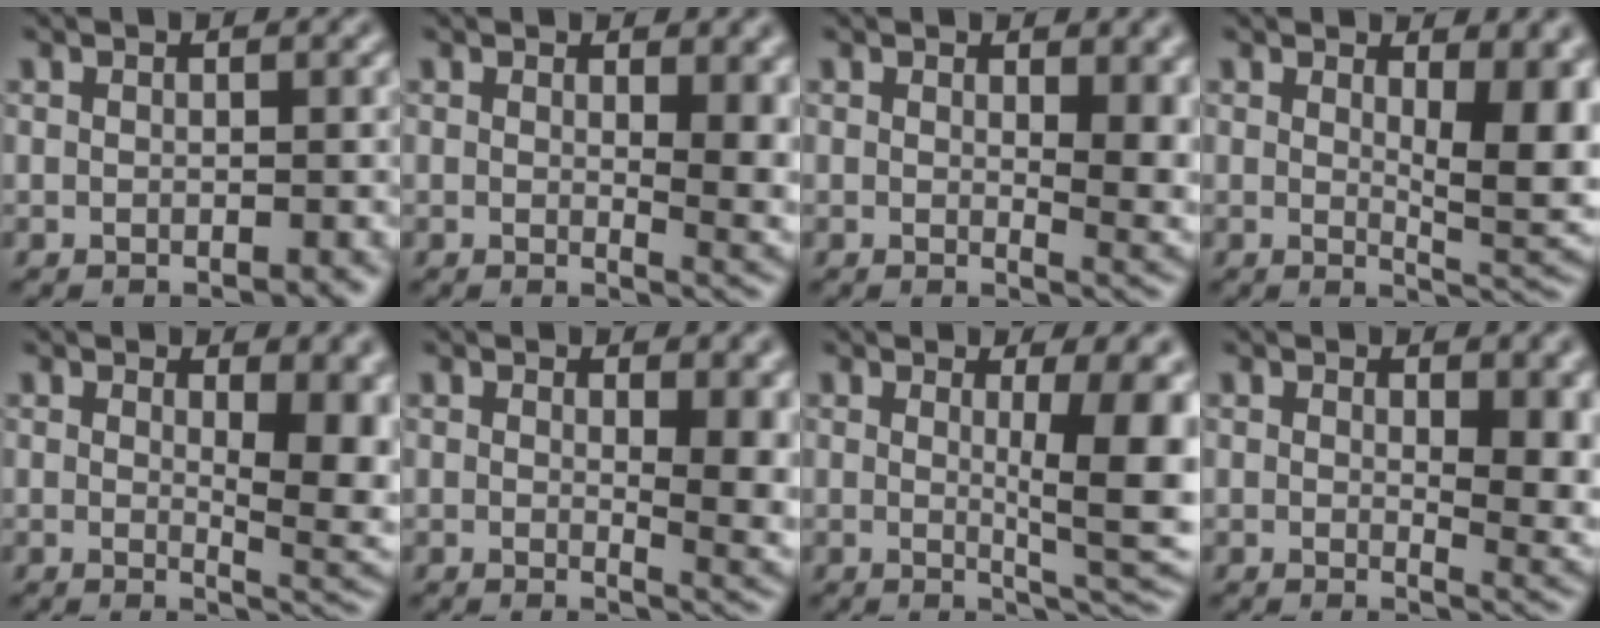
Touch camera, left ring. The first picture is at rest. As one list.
[{"total": 5.3, "force": [1.0, 2.0, 4.7], "torque": [-0.055, -0.010, 0.019]}, {"total": 5.5, "force": [1.1, 2.3, 4.9], "torque": [-0.059, -0.011, 0.022]}, {"total": 7.9, "force": [1.5, 2.9, 7.2], "torque": [-0.086, -0.011, 0.031]}, {"total": 7.4, "force": [1.2, 3.0, 6.6], "torque": [-0.071, -0.012, 0.029]}, {"total": 6.2, "force": [1.0, 2.4, 5.6], "torque": [-0.065, -0.013, 0.022]}, {"total": 8.6, "force": [1.2, 2.3, 8.2], "torque": [-0.099, -0.010, 0.022]}, {"total": 6.0, "force": [1.0, 2.6, 5.3], "torque": [-0.064, -0.011, 0.022]}]